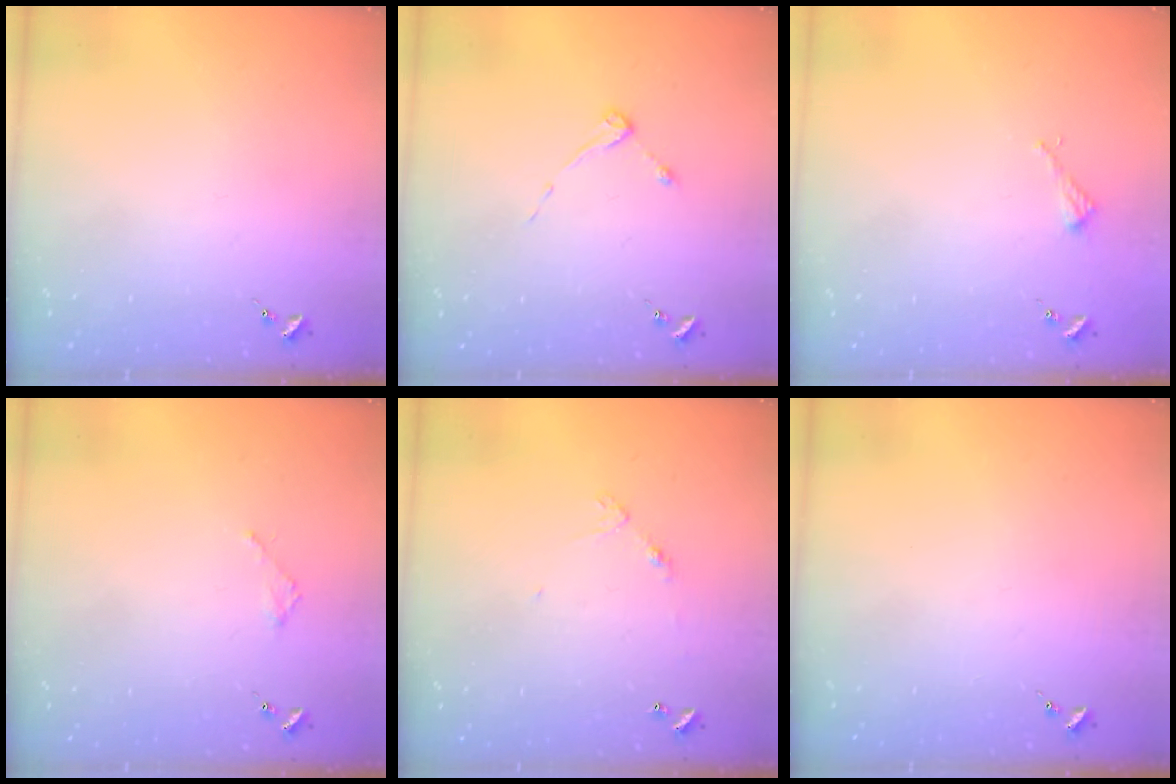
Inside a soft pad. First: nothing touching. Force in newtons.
{"total": 3.0, "press": 3.0, "slide": 0.4}
{"total": 2.2, "press": 2.2, "slide": 0.2}
{"total": 1.8, "press": 1.8, "slide": 0.2}
{"total": 4.6, "press": 4.6, "slide": 0.3}
{"total": 0.0}